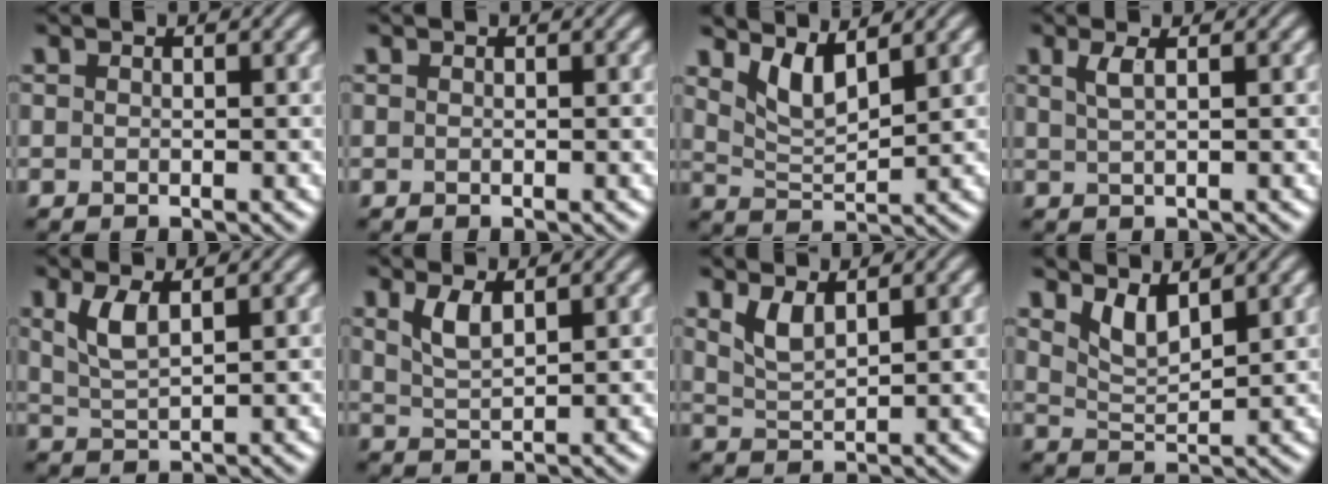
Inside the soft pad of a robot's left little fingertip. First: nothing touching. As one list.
[{"total": 0.0}, {"total": 3.6, "force": [2.4, 1.1, 2.5], "torque": [-0.058, -0.009, 0.052]}, {"total": 1.8, "force": [0.7, 0.6, 1.5], "torque": [-0.026, 0.002, 0.011]}, {"total": 2.8, "force": [1.3, 0.9, 2.3], "torque": [-0.051, -0.004, 0.029]}, {"total": 2.4, "force": [1.3, 0.8, 1.8], "torque": [-0.040, -0.004, 0.030]}, {"total": 2.3, "force": [1.5, 0.7, 1.6], "torque": [-0.038, -0.009, 0.034]}, {"total": 2.9, "force": [2.1, 0.8, 1.9], "torque": [-0.042, -0.011, 0.045]}]